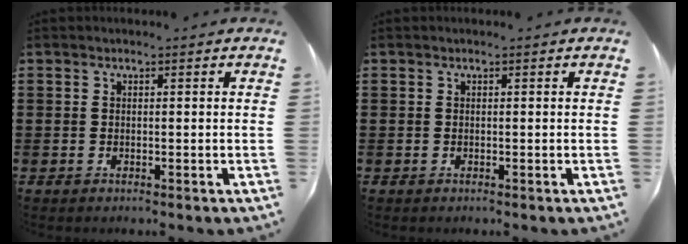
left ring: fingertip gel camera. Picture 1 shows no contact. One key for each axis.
{"total": 0.0}